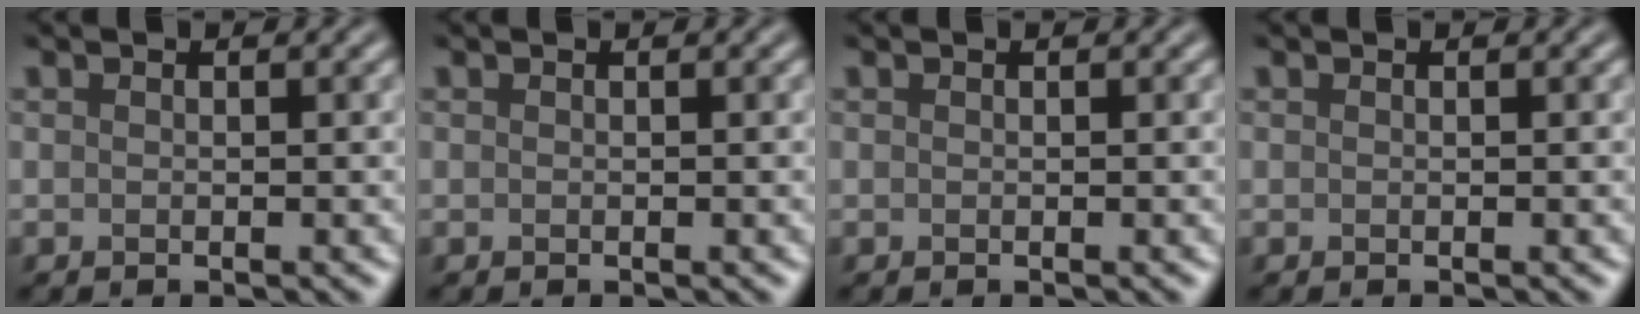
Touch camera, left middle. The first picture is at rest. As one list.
[{"total": 0.0}, {"total": 0.0}, {"total": 0.0}]